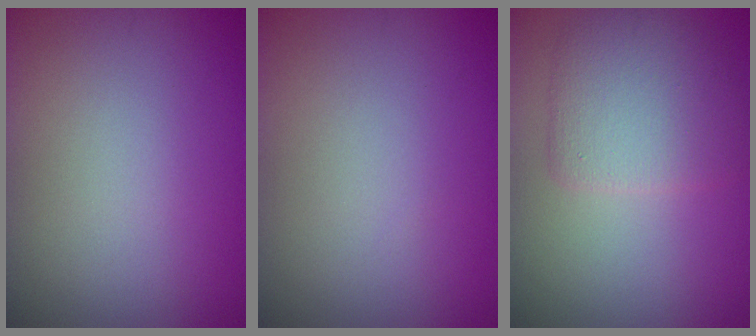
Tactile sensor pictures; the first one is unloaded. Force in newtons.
{"total": 0.0}
{"total": 4.6, "press": 4.6, "slide": 0.1}